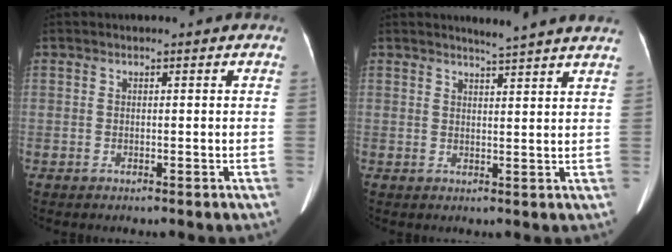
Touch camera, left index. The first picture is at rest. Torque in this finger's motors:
{"motor_torque": [0.06, -0.17, -0.03, 0.02]}